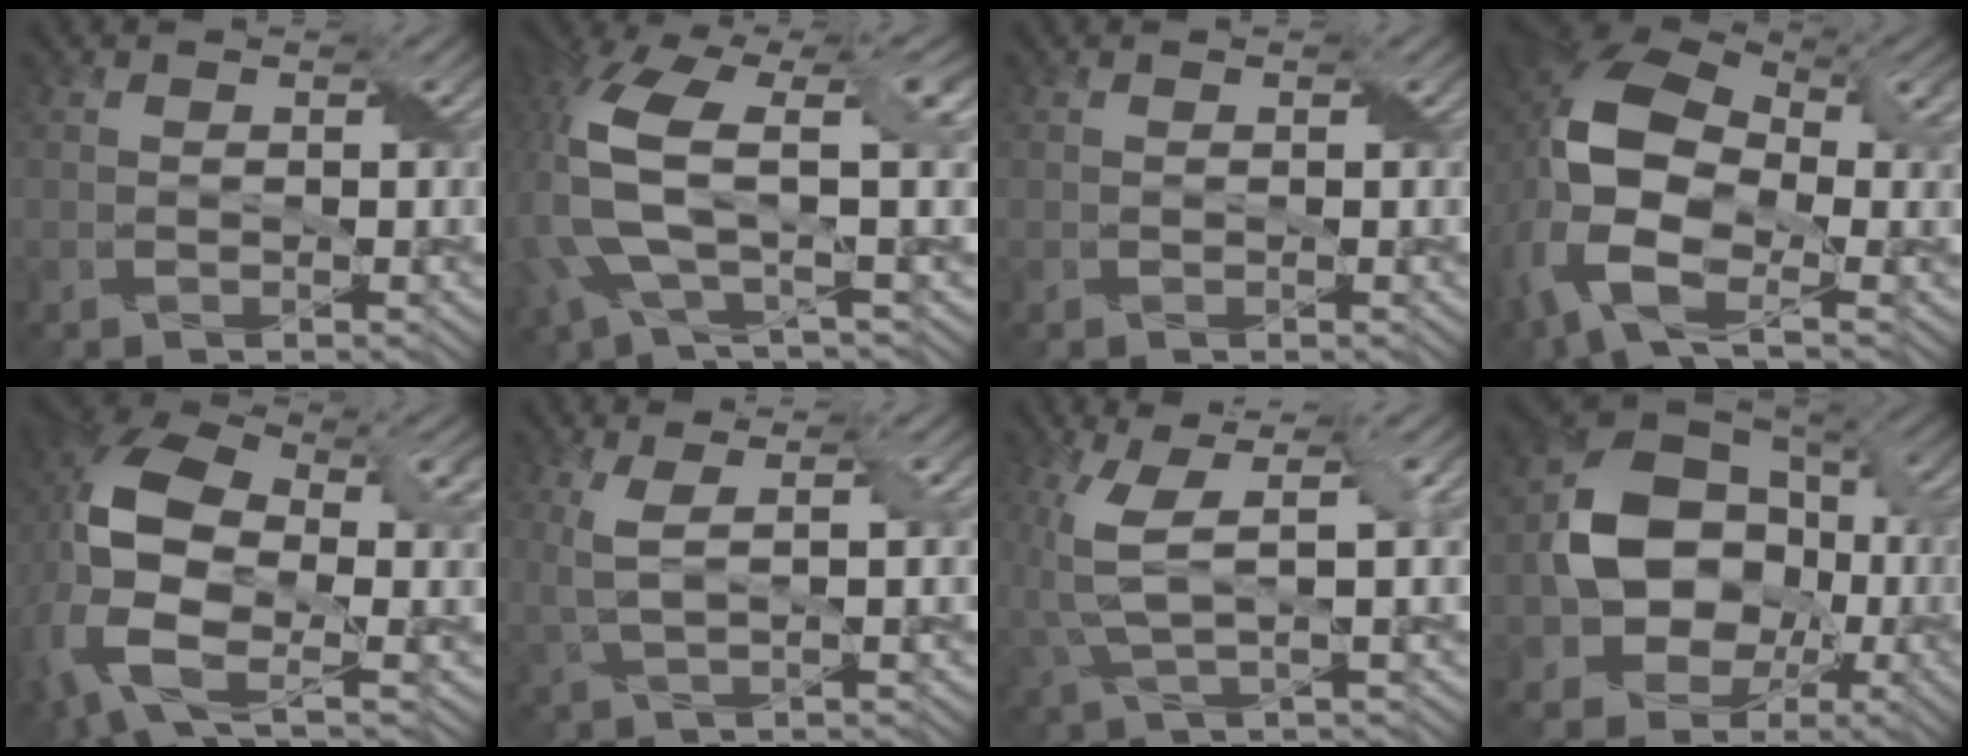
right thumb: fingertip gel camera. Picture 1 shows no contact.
{"total": 11.6, "force": [0.6, 4.2, 10.8], "torque": [-0.250, -0.003, 0.002]}
{"total": 0.0}
{"total": 15.7, "force": [-1.8, 9.8, 12.2], "torque": [-0.276, -0.016, -0.034]}
{"total": 14.9, "force": [-0.6, 8.8, 12.1], "torque": [-0.271, -0.013, -0.021]}
{"total": 4.1, "force": [1.2, 1.0, 3.8], "torque": [-0.086, 0.005, 0.020]}
{"total": 7.5, "force": [0.9, 2.3, 7.1], "torque": [-0.169, 0.008, 0.015]}
{"total": 12.9, "force": [-1.7, 10.3, 7.6], "torque": [-0.140, -0.006, -0.042]}